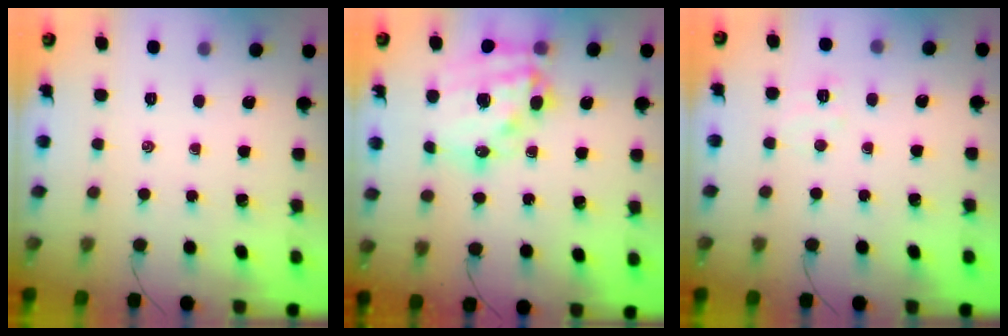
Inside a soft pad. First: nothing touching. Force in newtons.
{"total": 18.3, "press": 17.9, "slide": 4.0}
{"total": 3.5, "press": 3.4, "slide": 0.8}